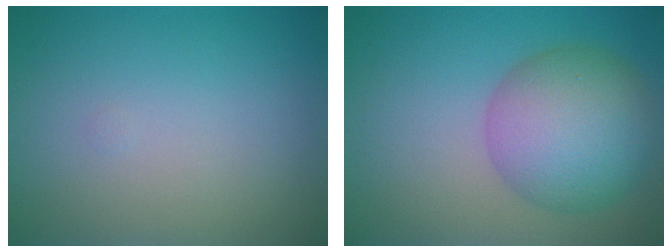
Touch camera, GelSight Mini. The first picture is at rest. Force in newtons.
{"total": 8.1, "press": 8.1, "slide": 0.2}